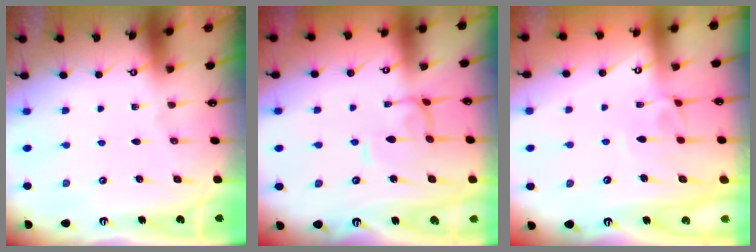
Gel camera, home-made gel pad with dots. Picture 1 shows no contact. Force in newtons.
{"total": 0.9, "press": 0.8, "slide": 0.4}
{"total": 0.9, "press": 0.2, "slide": 0.8}